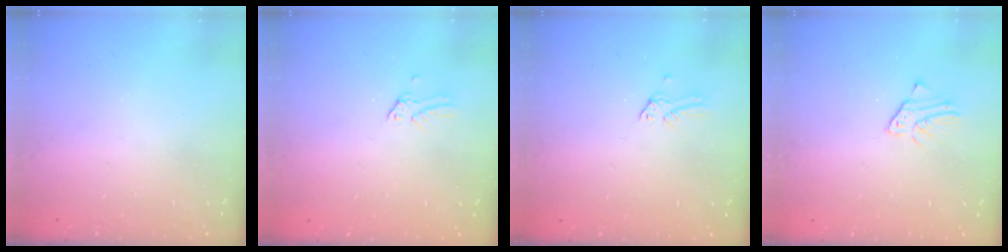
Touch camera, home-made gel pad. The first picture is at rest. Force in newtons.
{"total": 0.0}
{"total": 0.0}
{"total": 1.5, "press": 1.5, "slide": 0.2}